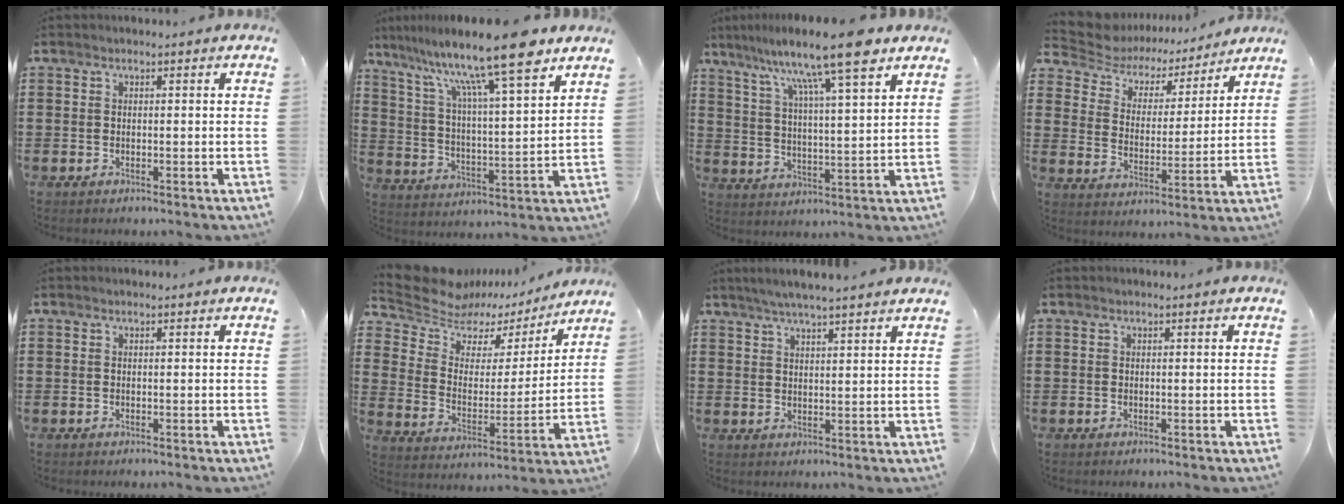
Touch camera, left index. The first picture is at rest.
{"total": 14.3, "force": [11.0, 0.8, 9.1], "torque": [-0.191, -0.062, 0.178]}
{"total": 12.4, "force": [9.2, 0.3, 8.3], "torque": [-0.161, -0.047, 0.144]}
{"total": 5.7, "force": [5.3, 2.0, 1.1], "torque": [-0.053, -0.036, 0.087]}
{"total": 0.0}
{"total": 8.8, "force": [7.4, 4.1, 2.4], "torque": [-0.084, -0.043, 0.130]}
{"total": 3.6, "force": [3.3, -0.3, 1.4], "torque": [-0.035, -0.006, 0.058]}
{"total": 0.0}